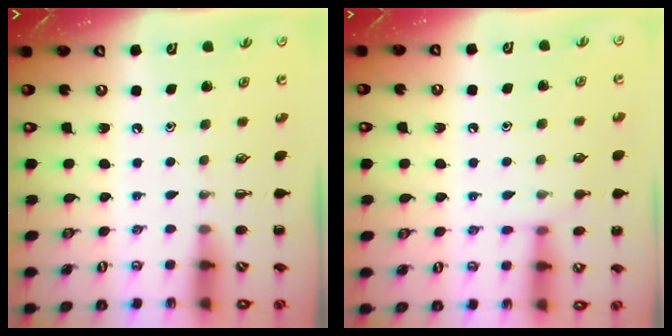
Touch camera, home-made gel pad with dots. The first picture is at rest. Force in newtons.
{"total": 5.5, "press": 5.3, "slide": 1.5}